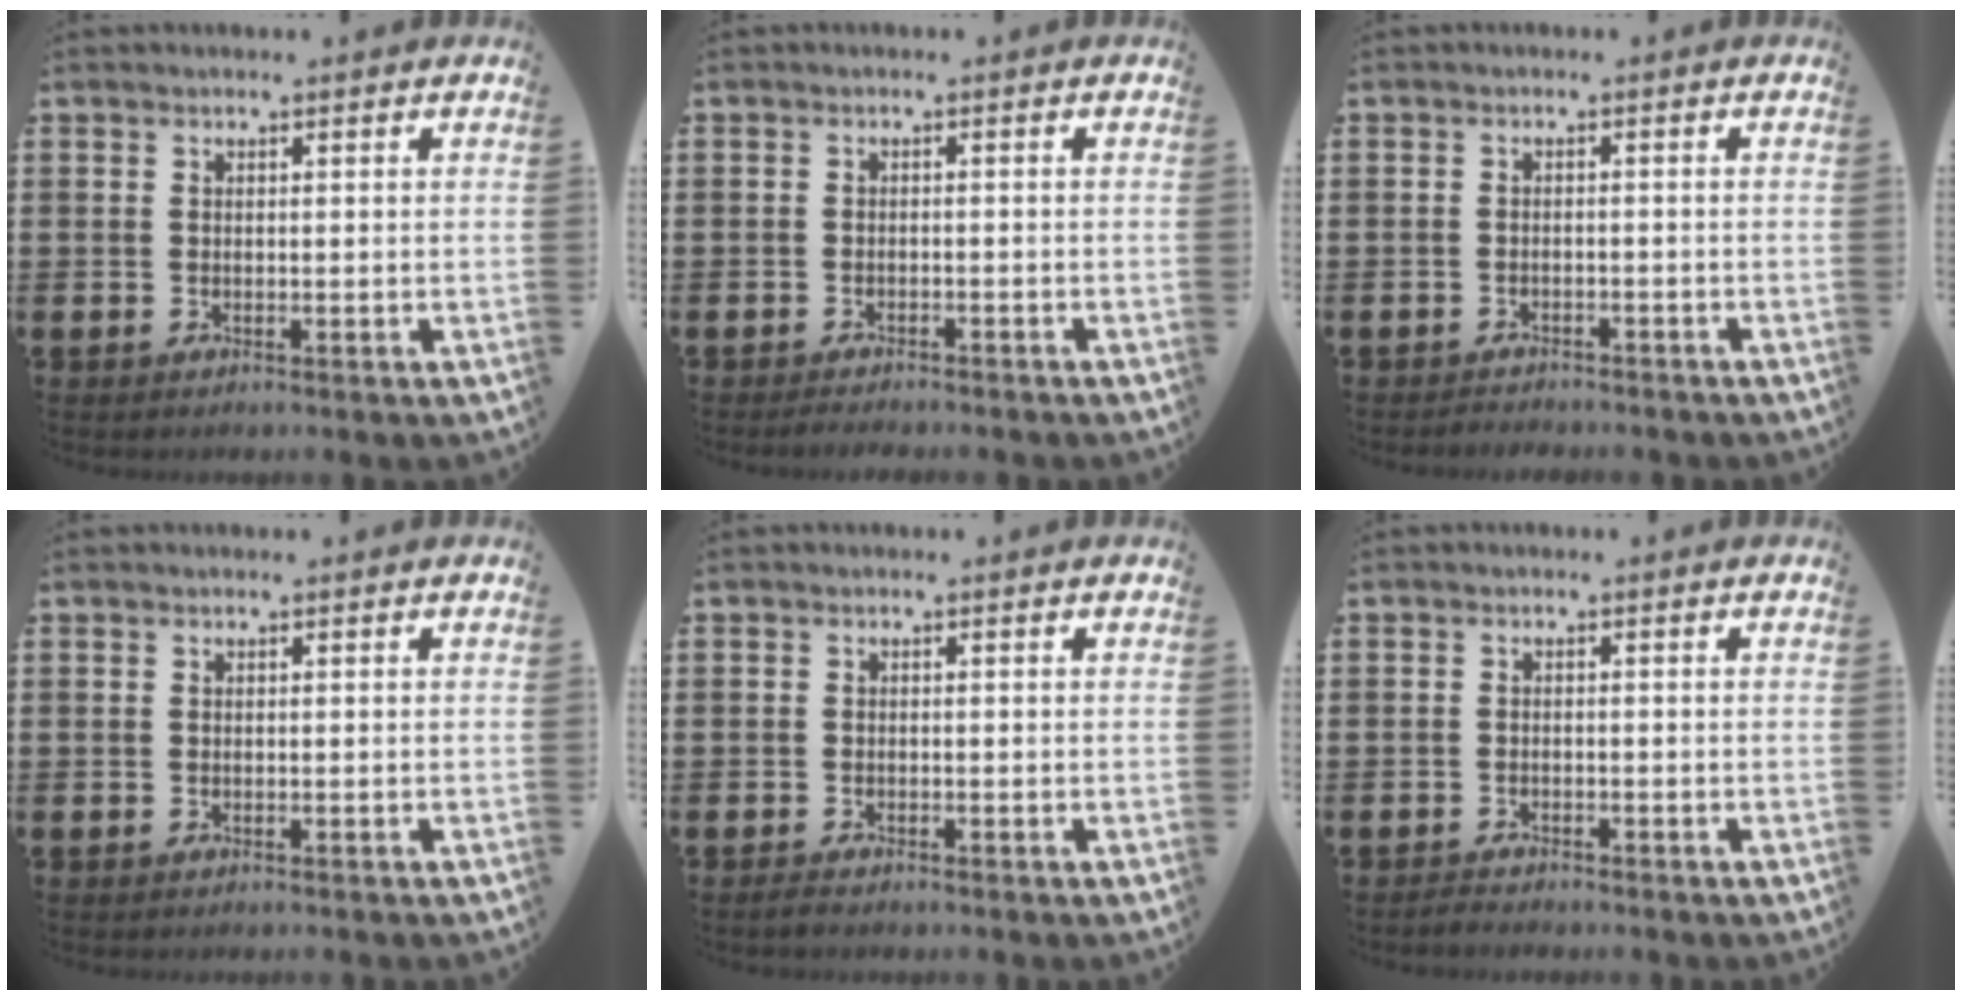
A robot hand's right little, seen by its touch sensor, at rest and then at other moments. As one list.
[{"total": 1.2, "force": [-1.2, 0.0, 0.2], "torque": [-0.006, 0.000, -0.024]}, {"total": 1.3, "force": [-1.3, 0.0, -0.1], "torque": [-0.002, 0.002, -0.028]}, {"total": 0.0}, {"total": 0.7, "force": [-0.6, 0.2, 0.4], "torque": [-0.009, -0.001, -0.012]}, {"total": 1.1, "force": [-1.0, 0.1, 0.1], "torque": [-0.005, 0.000, -0.022]}]